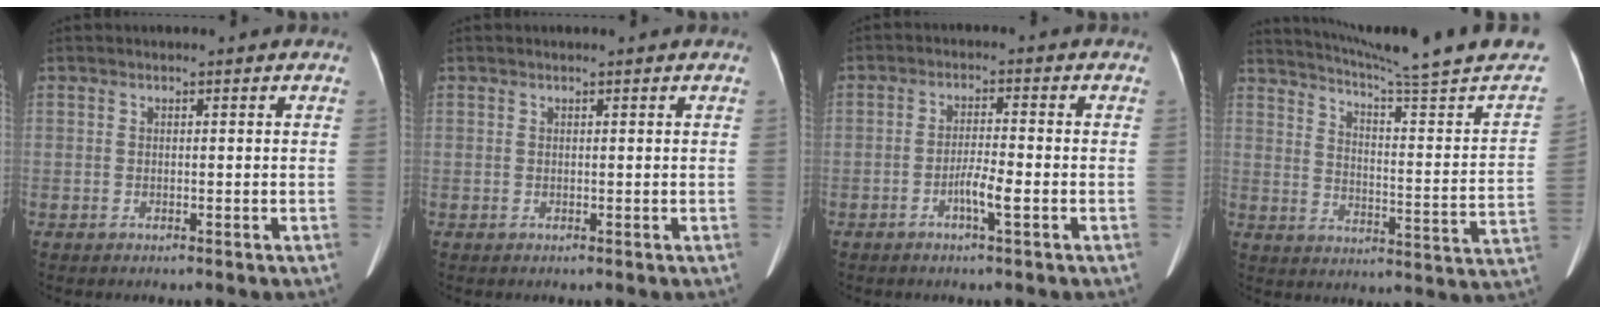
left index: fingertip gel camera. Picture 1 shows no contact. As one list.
[{"total": 0.7, "force": [0.6, -0.1, 0.3], "torque": [-0.006, 0.008, 0.014]}, {"total": 3.7, "force": [-1.7, 0.1, 3.3], "torque": [-0.061, -0.002, -0.032]}, {"total": 23.1, "force": [20.6, -1.8, 10.4], "torque": [-0.157, -0.081, 0.264]}]